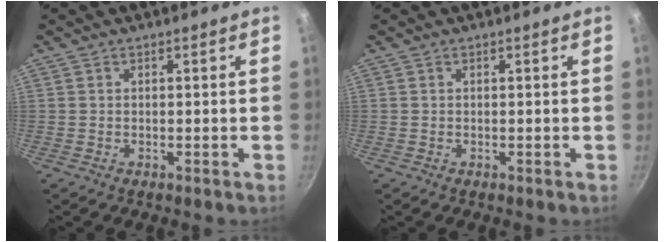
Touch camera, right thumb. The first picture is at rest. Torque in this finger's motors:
{"motor_torque": [-0.13, 0.07, -0.07, 0.03, -0.01]}